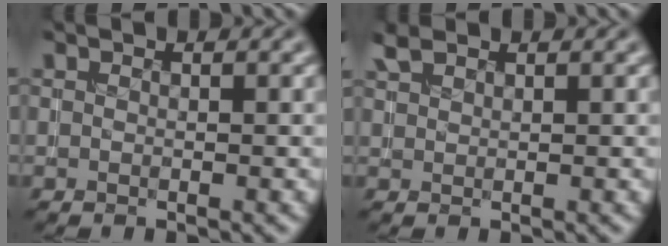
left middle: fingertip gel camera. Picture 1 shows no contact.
{"total": 1.7, "force": [1.4, 0.6, 0.8], "torque": [-0.020, 0.007, 0.033]}